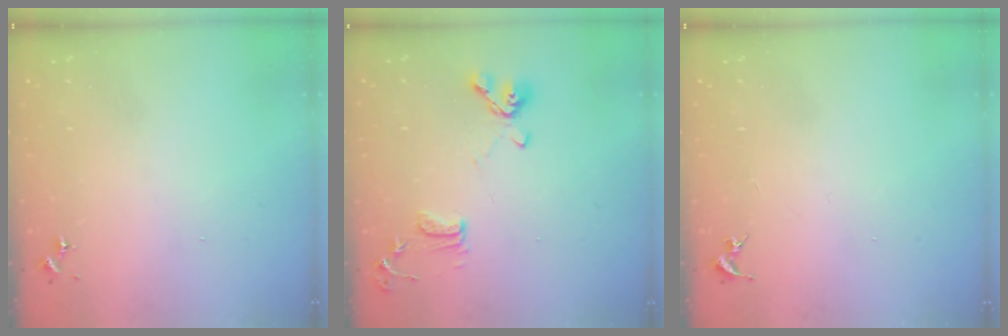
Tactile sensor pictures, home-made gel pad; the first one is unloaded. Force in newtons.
{"total": 11.2, "press": 11.0, "slide": 2.0}
{"total": 0.0}